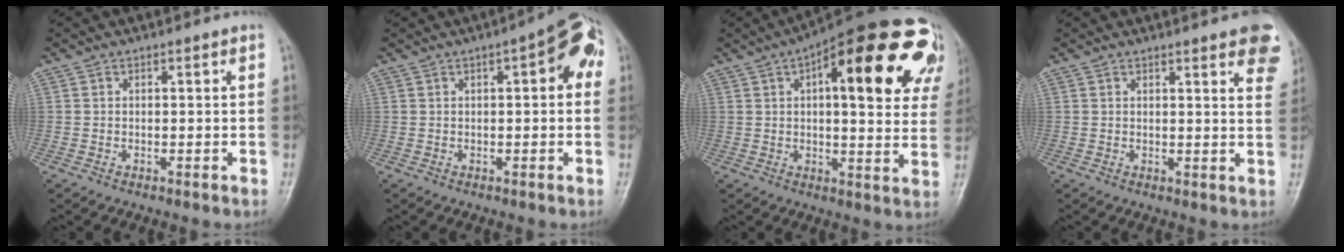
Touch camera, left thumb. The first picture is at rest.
{"total": 8.1, "force": [2.1, 3.0, 7.2], "torque": [-0.076, 0.017, 0.016]}
{"total": 27.3, "force": [10.6, 9.9, 23.2], "torque": [-0.267, 0.016, 0.134]}
{"total": 10.6, "force": [6.3, 2.7, 8.1], "torque": [-0.073, -0.019, 0.063]}